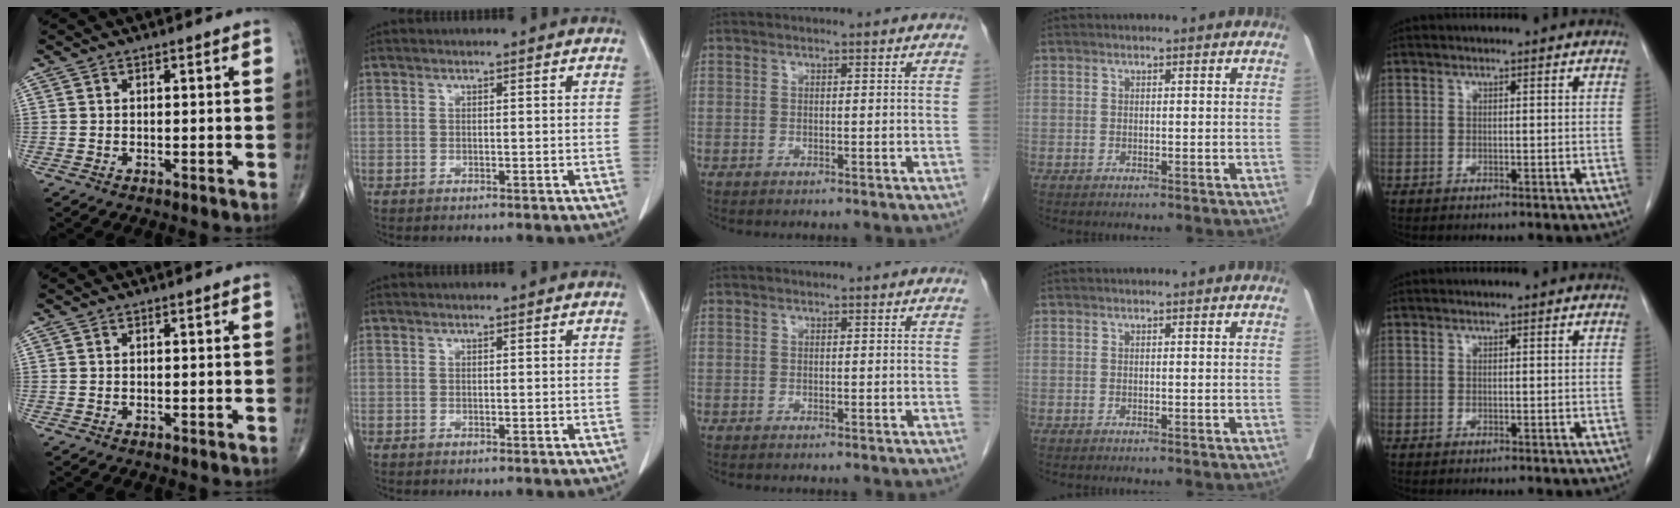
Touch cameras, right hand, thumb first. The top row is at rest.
{}